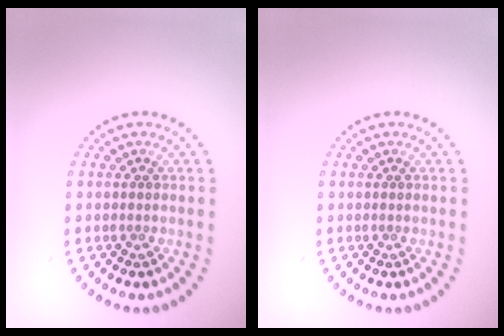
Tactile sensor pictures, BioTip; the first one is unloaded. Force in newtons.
{"total": 0.0}